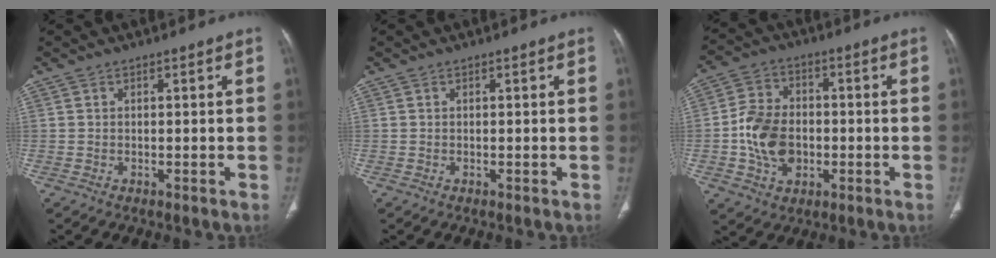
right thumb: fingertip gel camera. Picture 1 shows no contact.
{"total": 0.0}
{"total": 11.4, "force": [-1.8, 8.4, 7.5], "torque": [-0.120, 0.015, -0.032]}